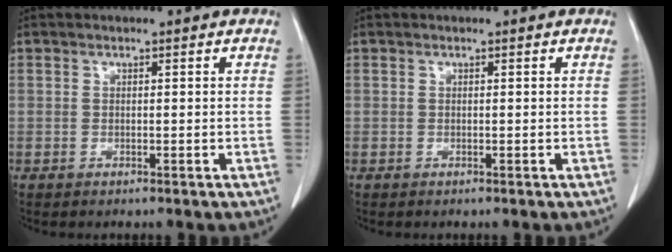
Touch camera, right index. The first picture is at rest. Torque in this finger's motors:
{"motor_torque": [0.00, 0.00, 0.00, 0.00]}